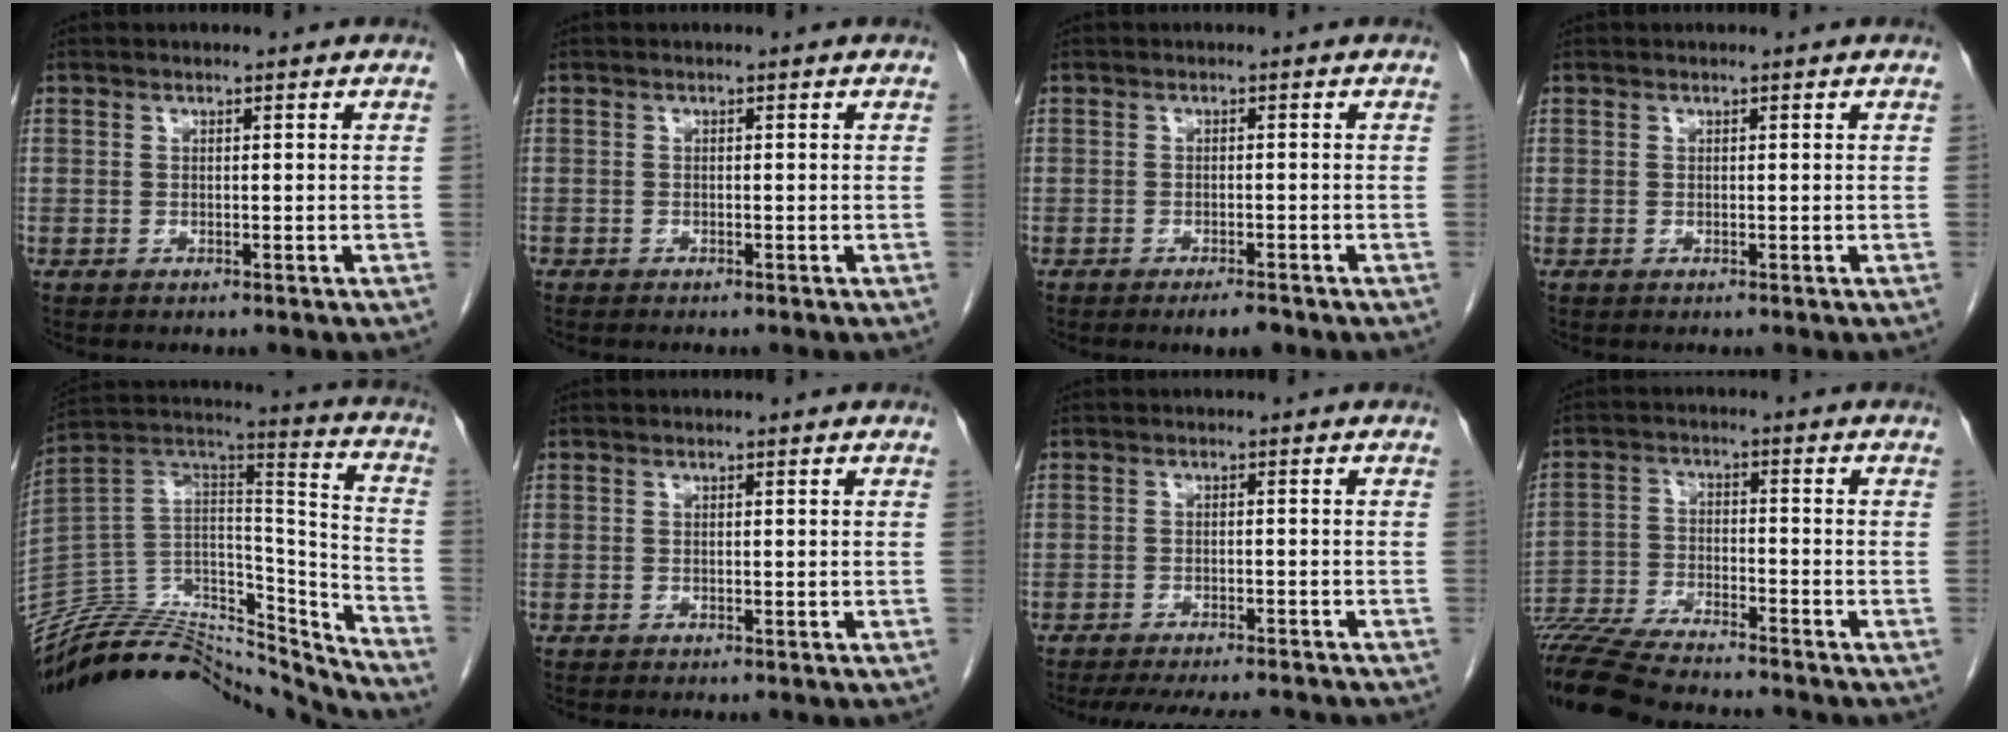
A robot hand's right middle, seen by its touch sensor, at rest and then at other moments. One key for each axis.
{"total": 1.0, "fx": -0.9, "fy": 0.2, "fz": 0.4, "tx": -0.010, "ty": -0.002, "tz": -0.013}
{"total": 2.4, "fx": -1.8, "fy": 0.5, "fz": 1.6, "tx": -0.025, "ty": -0.002, "tz": -0.025}
{"total": 0.0}
{"total": 27.0, "fx": -25.7, "fy": 5.5, "fz": 6.0, "tx": -0.106, "ty": 0.036, "tz": -0.401}
{"total": 0.6, "fx": -0.6, "fy": 0.1, "fz": 0.2, "tx": -0.008, "ty": -0.001, "tz": -0.009}
{"total": 11.7, "fx": -10.5, "fy": 2.2, "fz": 4.5, "tx": -0.070, "ty": -0.003, "tz": -0.137}
{"total": 16.0, "fx": -14.2, "fy": 1.6, "fz": 7.1, "tx": -0.132, "ty": -0.026, "tz": -0.236}